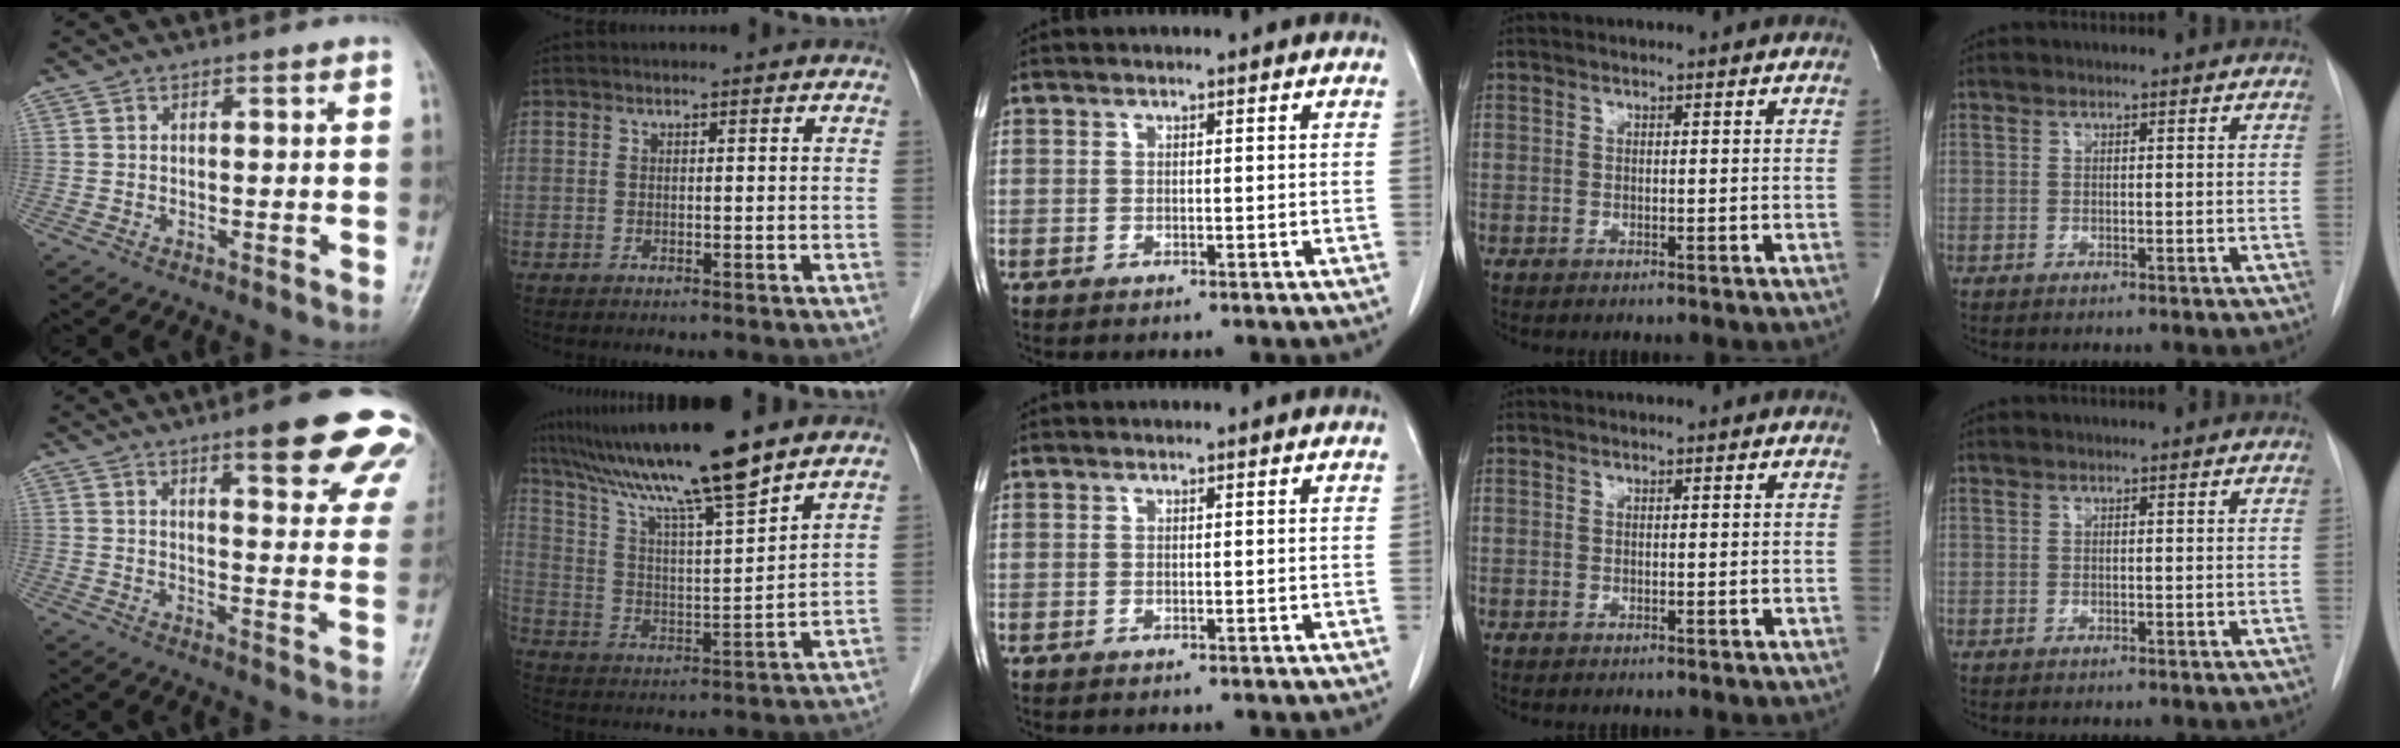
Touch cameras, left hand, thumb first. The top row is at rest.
{"thumb": {"total": 18.2, "force": [11.9, 4.1, 13.2], "torque": [-0.130, -0.046, 0.140]}, "index": {"total": 15.4, "force": [12.6, -1.0, 8.7], "torque": [-0.157, 0.004, 0.225]}}